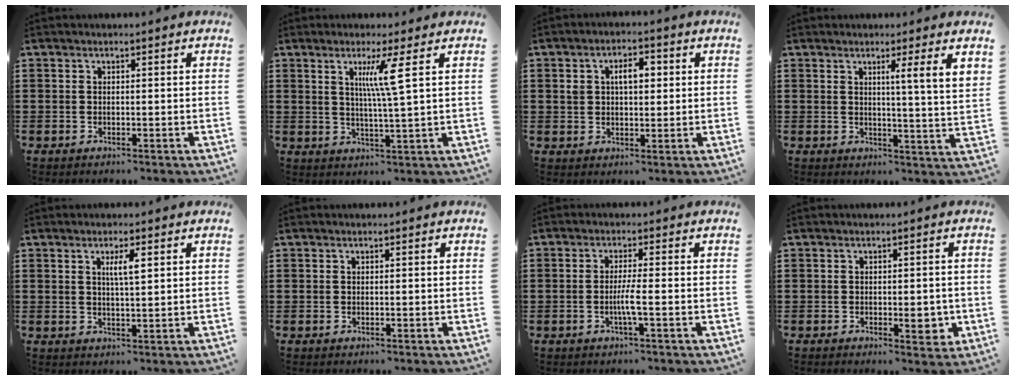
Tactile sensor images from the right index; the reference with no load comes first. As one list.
[{"total": 5.5, "force": [2.0, -0.7, 5.1], "torque": [-0.105, -0.006, 0.027]}, {"total": 4.4, "force": [1.0, 2.6, 3.4], "torque": [-0.057, 0.009, 0.010]}, {"total": 4.2, "force": [2.4, -1.2, 3.2], "torque": [-0.061, -0.016, 0.037]}, {"total": 3.2, "force": [1.2, 0.6, 3.0], "torque": [-0.061, 0.006, 0.016]}, {"total": 0.0}, {"total": 3.3, "force": [-0.9, -0.1, 3.2], "torque": [-0.064, -0.009, -0.022]}, {"total": 3.9, "force": [-1.2, 1.5, 3.3], "torque": [-0.054, 0.002, -0.018]}]